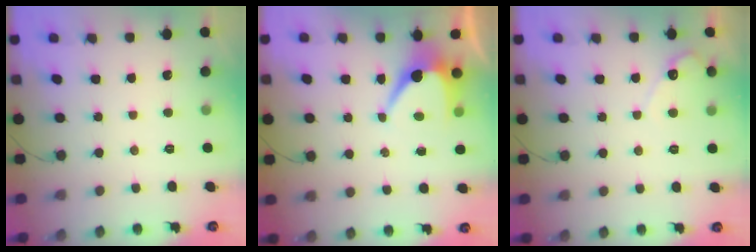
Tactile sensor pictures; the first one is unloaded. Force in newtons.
{"total": 7.1, "press": 7.1, "slide": 0.3}
{"total": 4.2, "press": 4.2, "slide": 0.3}